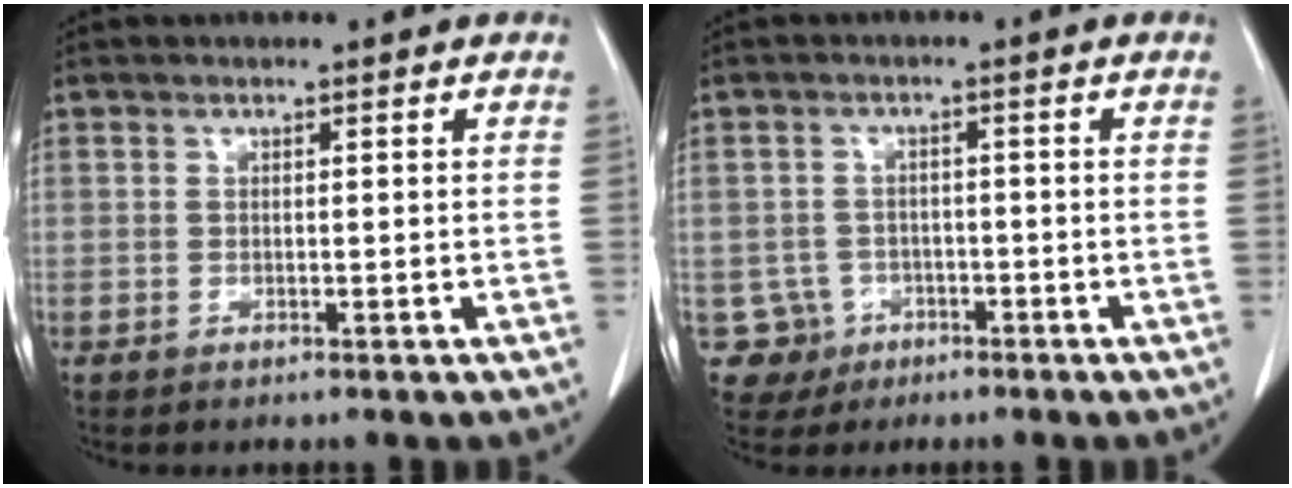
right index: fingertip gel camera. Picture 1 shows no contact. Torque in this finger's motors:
{"motor_torque": [-0.52, 0.34, -0.79, -0.21]}